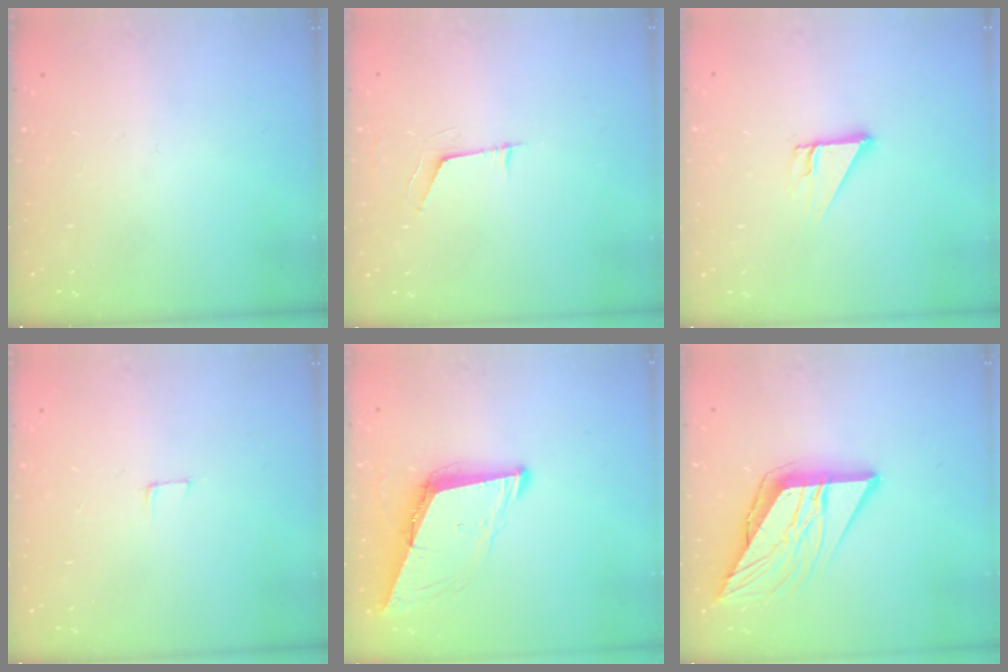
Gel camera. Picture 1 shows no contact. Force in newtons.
{"total": 4.4, "press": 4.3, "slide": 0.7}
{"total": 3.7, "press": 3.7, "slide": 0.2}
{"total": 5.0, "press": 4.9, "slide": 0.4}
{"total": 8.6, "press": 7.8, "slide": 3.6}
{"total": 13.7, "press": 13.6, "slide": 1.6}